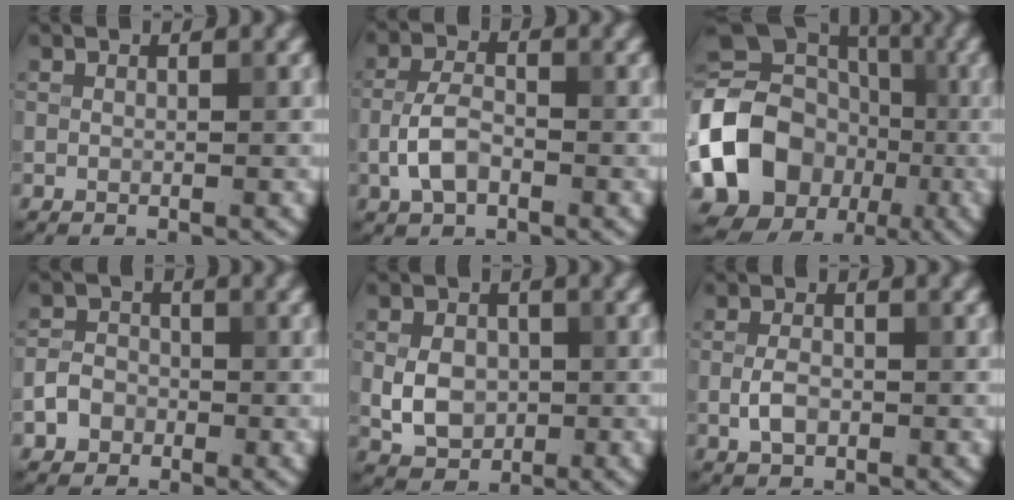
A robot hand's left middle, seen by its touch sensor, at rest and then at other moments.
{"total": 3.4, "force": [-1.3, 1.9, 2.5], "torque": [-0.050, 0.005, -0.033]}
{"total": 14.0, "force": [-3.0, 11.7, 7.1], "torque": [-0.156, -0.015, -0.057]}
{"total": 2.5, "force": [-1.1, 2.1, 0.9], "torque": [-0.011, 0.004, -0.024]}
{"total": 4.0, "force": [-0.4, 3.1, 2.5], "torque": [-0.047, -0.002, -0.007]}
{"total": 2.2, "force": [-0.5, 1.4, 1.7], "torque": [-0.036, 0.000, -0.011]}